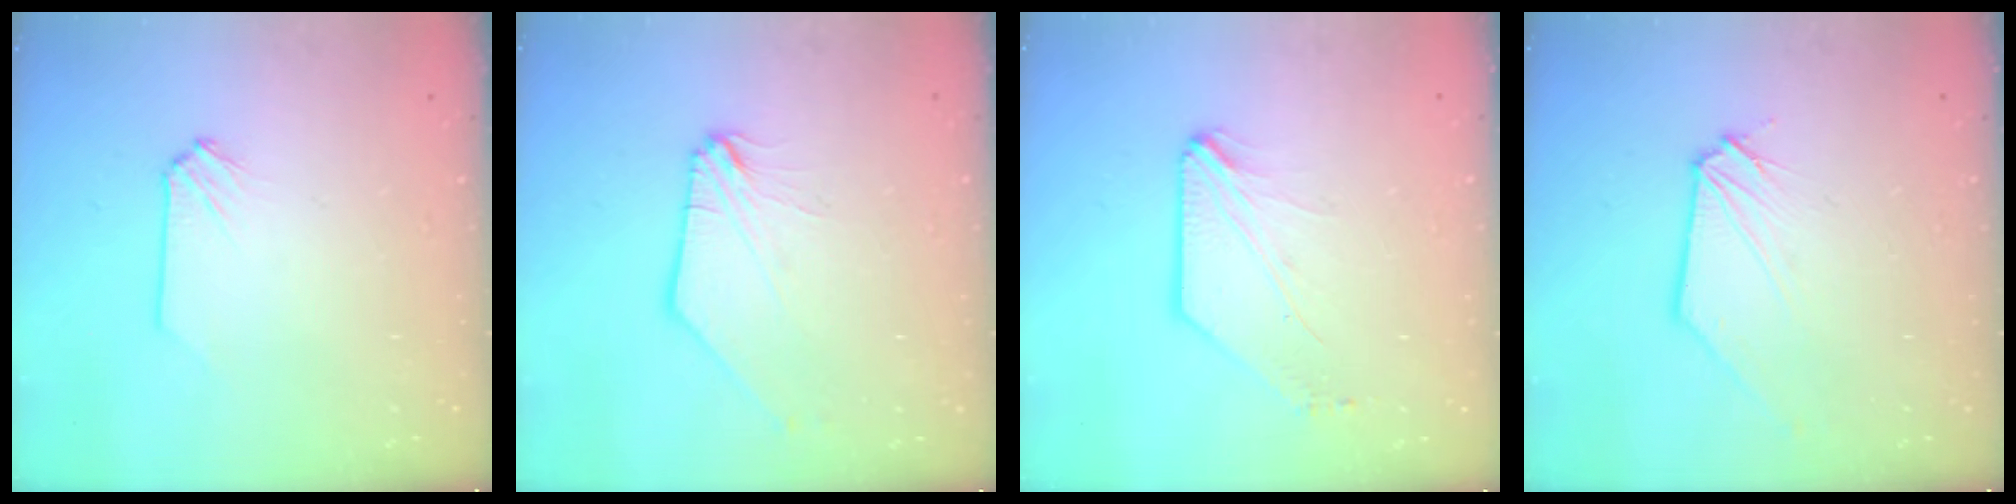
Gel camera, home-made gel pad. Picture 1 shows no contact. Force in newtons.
{"total": 1.9, "press": 1.9, "slide": 0.5}
{"total": 1.5, "press": 1.5, "slide": 0.2}
{"total": 0.6, "press": 0.6, "slide": 0.1}